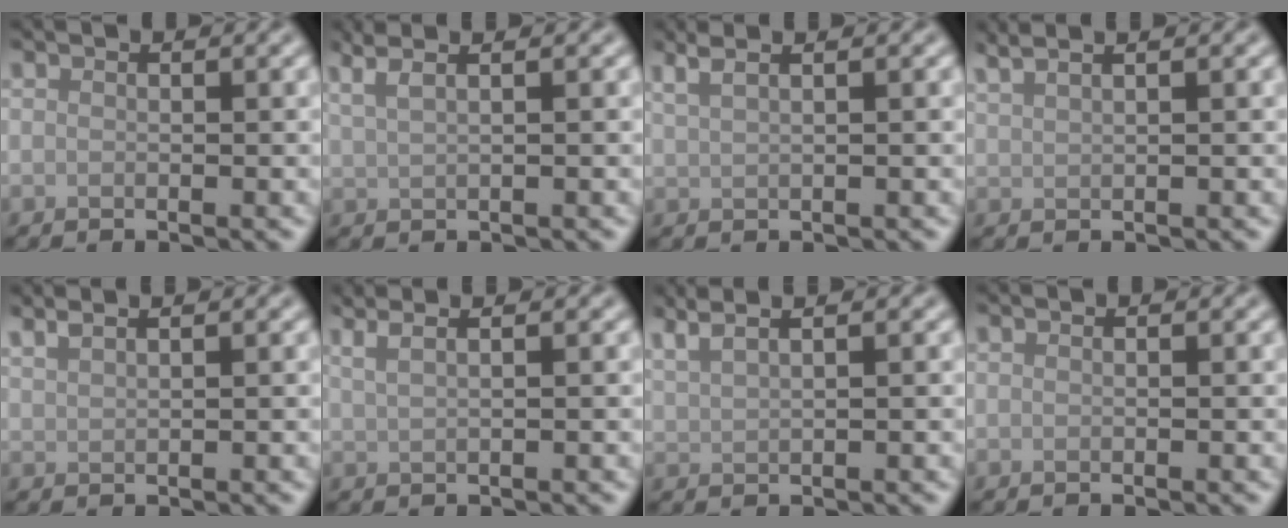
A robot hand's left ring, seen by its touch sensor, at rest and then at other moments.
{"total": 4.3, "force": [2.8, 1.9, 2.7], "torque": [-0.032, 0.026, 0.023]}
{"total": 3.3, "force": [2.3, 1.3, 1.9], "torque": [-0.021, 0.016, 0.014]}
{"total": 3.7, "force": [2.8, 1.3, 2.0], "torque": [-0.019, 0.025, 0.023]}
{"total": 2.2, "force": [1.8, 0.6, 1.1], "torque": [-0.010, 0.008, 0.022]}
{"total": 4.4, "force": [2.8, 2.0, 2.7], "torque": [-0.028, 0.028, 0.018]}
{"total": 4.2, "force": [3.2, 1.5, 2.4], "torque": [-0.035, 0.028, 0.035]}
{"total": 0.0}